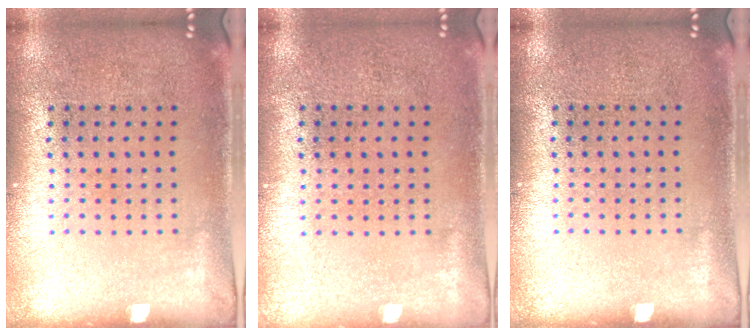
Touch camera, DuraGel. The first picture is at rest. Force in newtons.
{"total": 0.0}
{"total": 0.0}